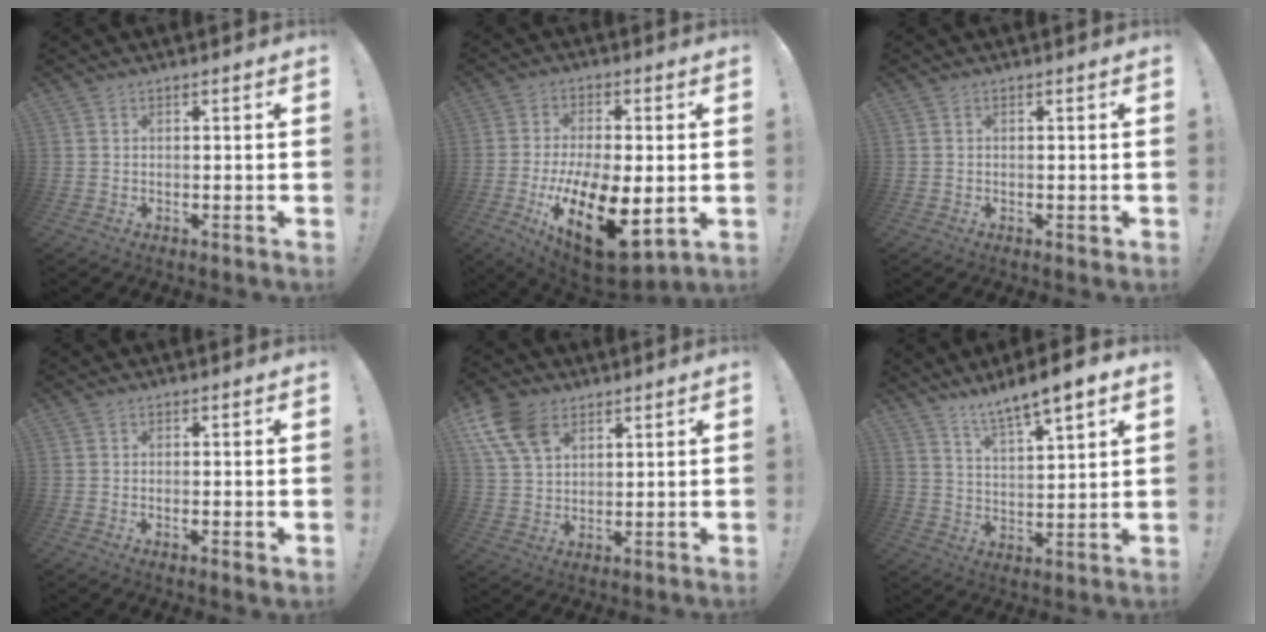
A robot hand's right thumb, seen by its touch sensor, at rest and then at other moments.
{"total": 18.9, "force": [-4.6, 8.5, 16.3], "torque": [-0.260, 0.009, -0.060]}
{"total": 1.1, "force": [0.2, 0.8, 0.7], "torque": [-0.005, 0.000, 0.004]}
{"total": 1.3, "force": [0.1, 0.1, 1.3], "torque": [-0.012, -0.004, 0.001]}
{"total": 12.1, "force": [6.1, 8.0, 6.6], "torque": [-0.132, -0.020, 0.120]}
{"total": 8.6, "force": [7.1, 1.1, 4.8], "torque": [-0.082, -0.046, 0.123]}